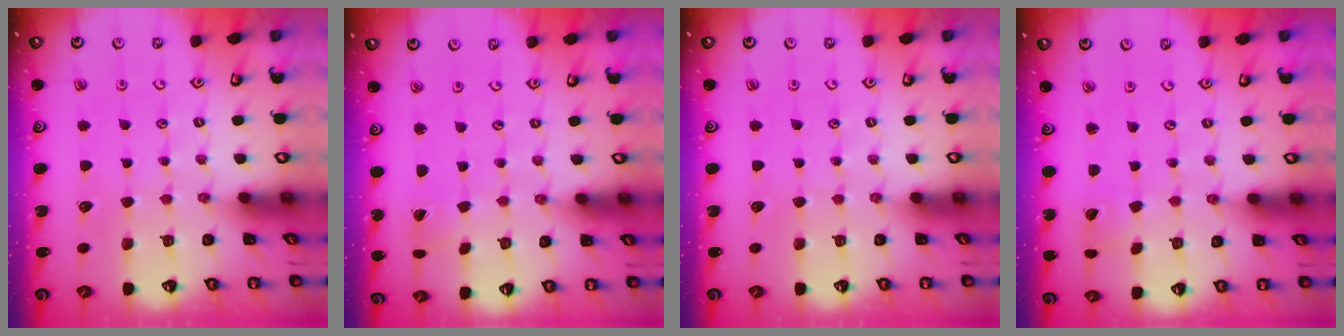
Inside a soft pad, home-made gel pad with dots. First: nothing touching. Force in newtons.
{"total": 1.5, "press": 1.5, "slide": 0.1}
{"total": 0.0}
{"total": 2.6, "press": 2.6, "slide": 0.2}